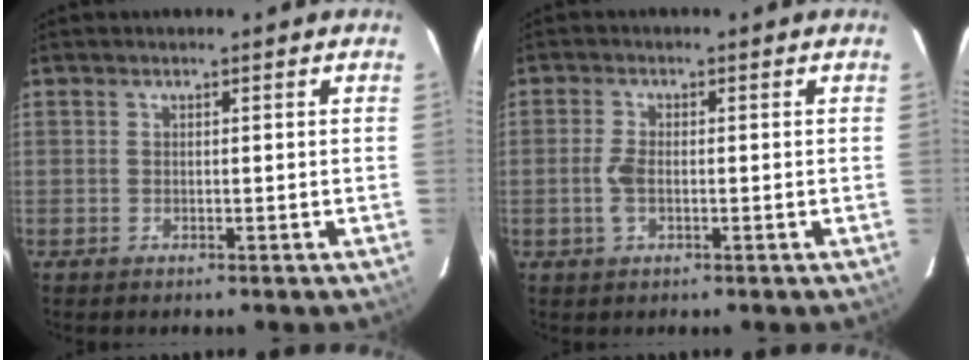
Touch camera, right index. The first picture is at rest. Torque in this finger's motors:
{"motor_torque": [0.28, 0.05, 0.36, 0.06]}